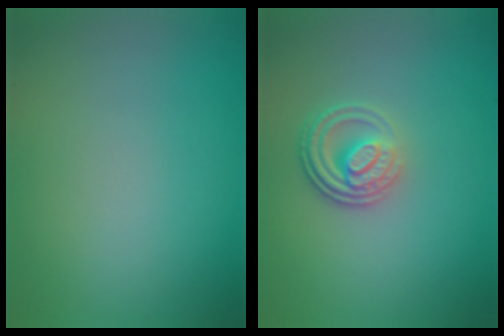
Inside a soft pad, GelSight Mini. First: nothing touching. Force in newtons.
{"total": 3.8, "press": 2.7, "slide": 2.7}